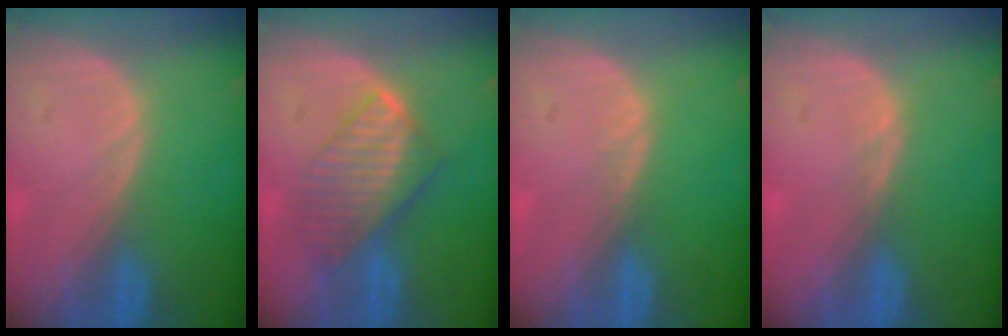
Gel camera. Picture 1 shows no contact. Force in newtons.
{"total": 7.6, "press": 6.9, "slide": 3.2}
{"total": 0.5, "press": 0.5, "slide": 0.1}
{"total": 0.8, "press": 0.6, "slide": 0.5}